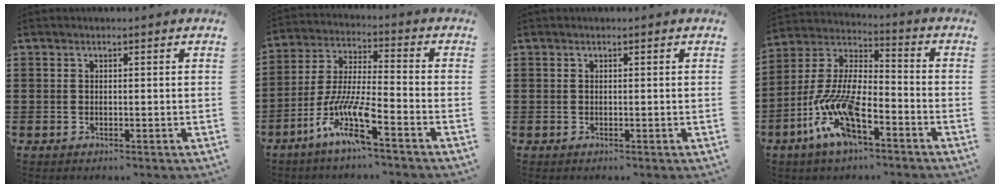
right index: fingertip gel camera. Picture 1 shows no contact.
{"total": 10.2, "force": [-6.7, 1.3, 7.7], "torque": [-0.182, -0.013, -0.135]}
{"total": 0.0}
{"total": 11.3, "force": [-6.4, 3.9, 8.5], "torque": [-0.208, -0.014, -0.131]}